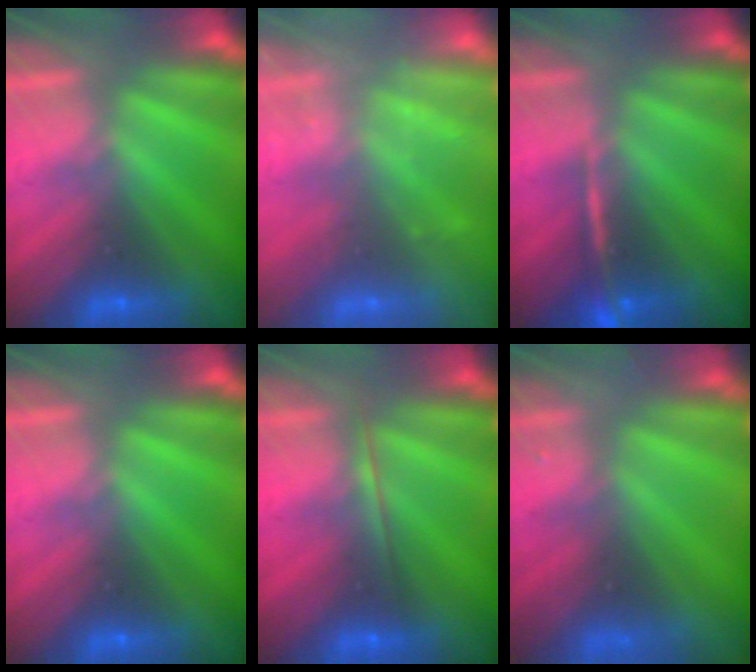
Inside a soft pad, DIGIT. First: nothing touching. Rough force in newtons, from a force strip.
{"total": 2.4}
{"total": 2.4}
{"total": 0.0}
{"total": 1.8}
{"total": 11.8}